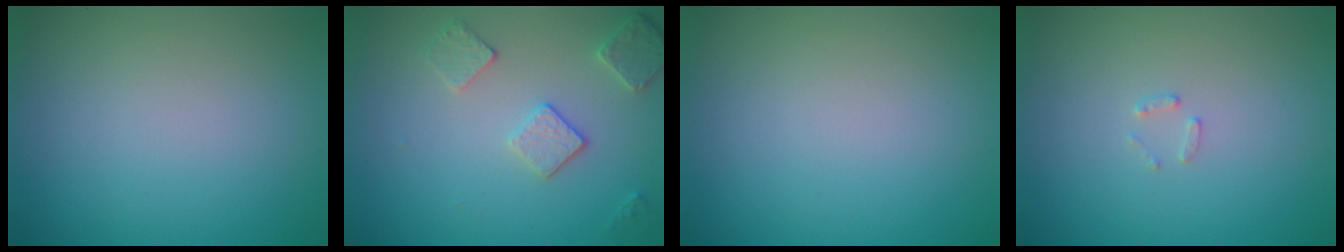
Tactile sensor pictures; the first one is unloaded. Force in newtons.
{"total": 2.7, "press": 2.7, "slide": 0.7}
{"total": 0.0}
{"total": 0.9, "press": 0.9, "slide": 0.2}